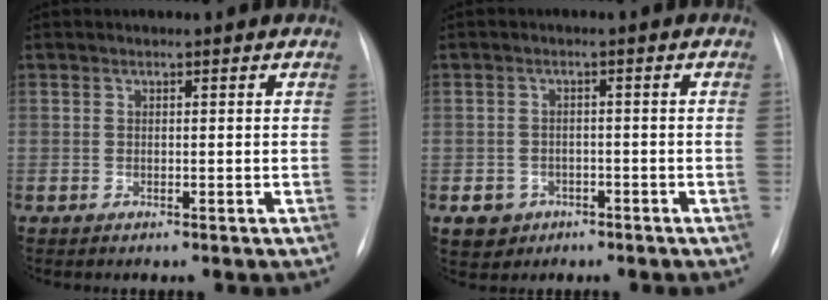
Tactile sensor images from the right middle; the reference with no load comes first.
{"total": 3.7, "force": [-1.8, 3.2, 0.5], "torque": [-0.003, 0.009, -0.021]}